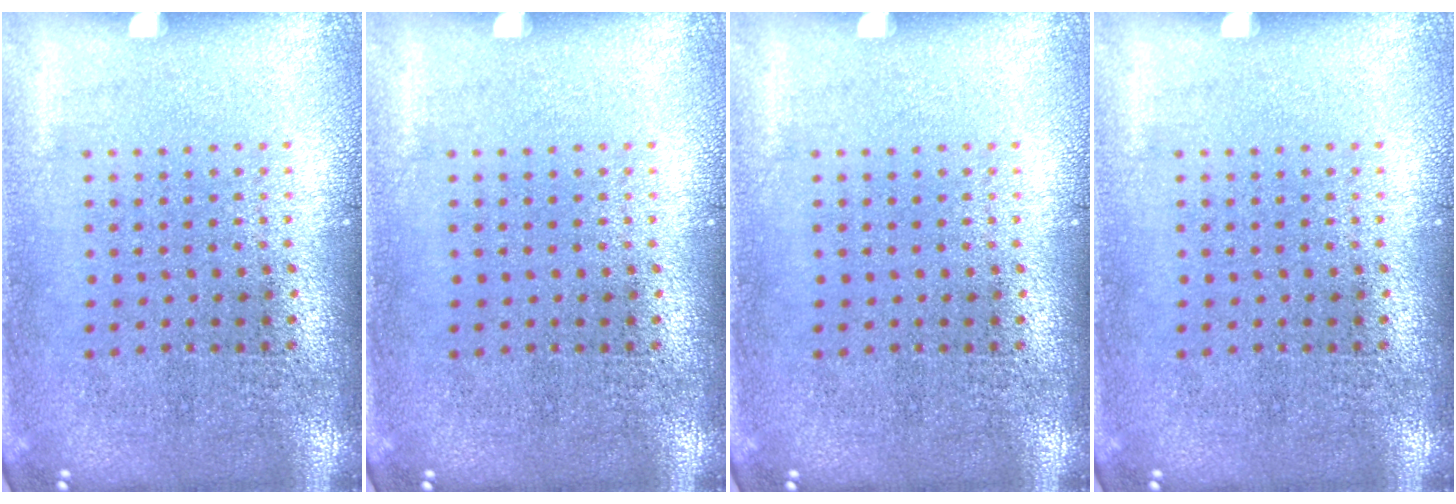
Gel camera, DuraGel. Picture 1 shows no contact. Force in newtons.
{"total": 0.0}
{"total": 0.0}
{"total": 0.0}